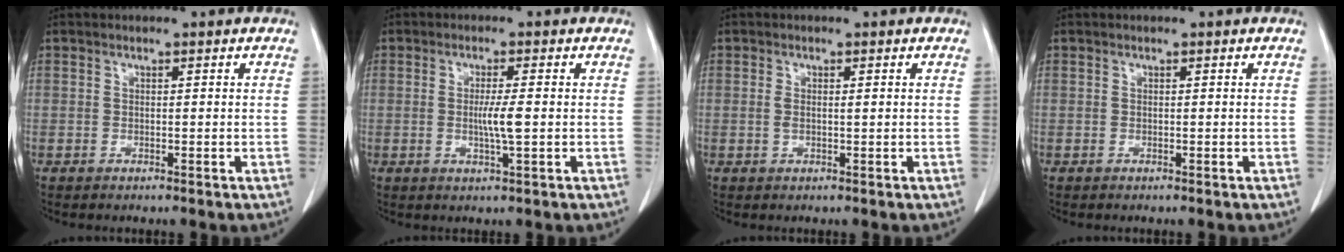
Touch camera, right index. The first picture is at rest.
{"total": 3.6, "force": [-0.3, -0.2, 3.6], "torque": [-0.069, -0.006, -0.004]}
{"total": 1.7, "force": [0.2, 0.6, 1.6], "torque": [-0.037, 0.003, 0.004]}
{"total": 0.0}